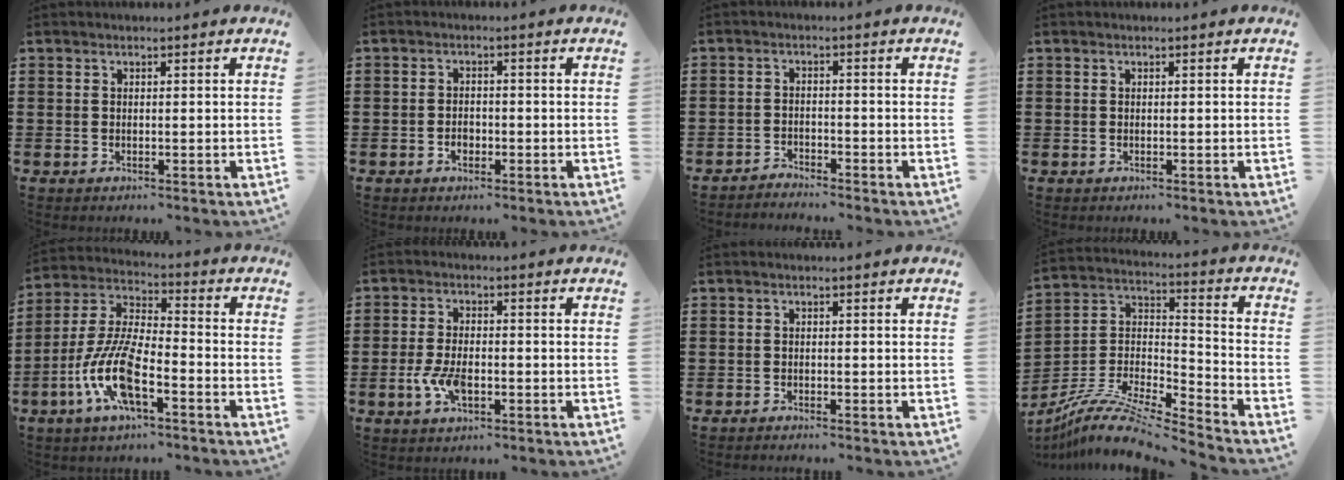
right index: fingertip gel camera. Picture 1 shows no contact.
{"total": 1.9, "force": [-0.9, 1.1, 1.2], "torque": [-0.026, 0.001, -0.017]}
{"total": 2.3, "force": [-2.3, 0.0, -0.3], "torque": [-0.002, 0.003, -0.051]}
{"total": 0.0}
{"total": 10.9, "force": [-4.8, 3.5, 9.1], "torque": [-0.220, -0.009, -0.096]}
{"total": 5.0, "force": [-1.6, 2.4, 4.1], "torque": [-0.097, -0.003, -0.033]}
{"total": 0.9, "force": [-0.9, -0.2, 0.0], "torque": [-0.002, -0.003, -0.018]}
{"total": 10.6, "force": [-9.3, 1.4, 4.9], "torque": [-0.105, 0.007, -0.189]}